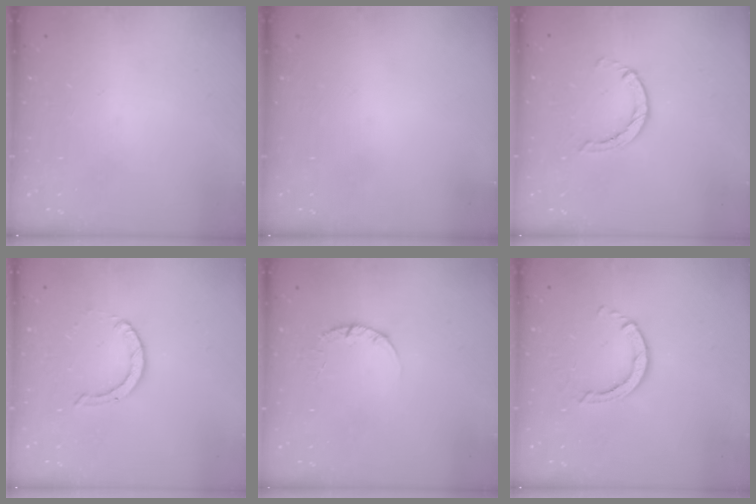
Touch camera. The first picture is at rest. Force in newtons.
{"total": 0.0}
{"total": 1.4, "press": 1.4, "slide": 0.3}
{"total": 2.0, "press": 2.0, "slide": 0.2}
{"total": 2.4, "press": 2.4, "slide": 0.3}
{"total": 3.0, "press": 3.0, "slide": 0.4}